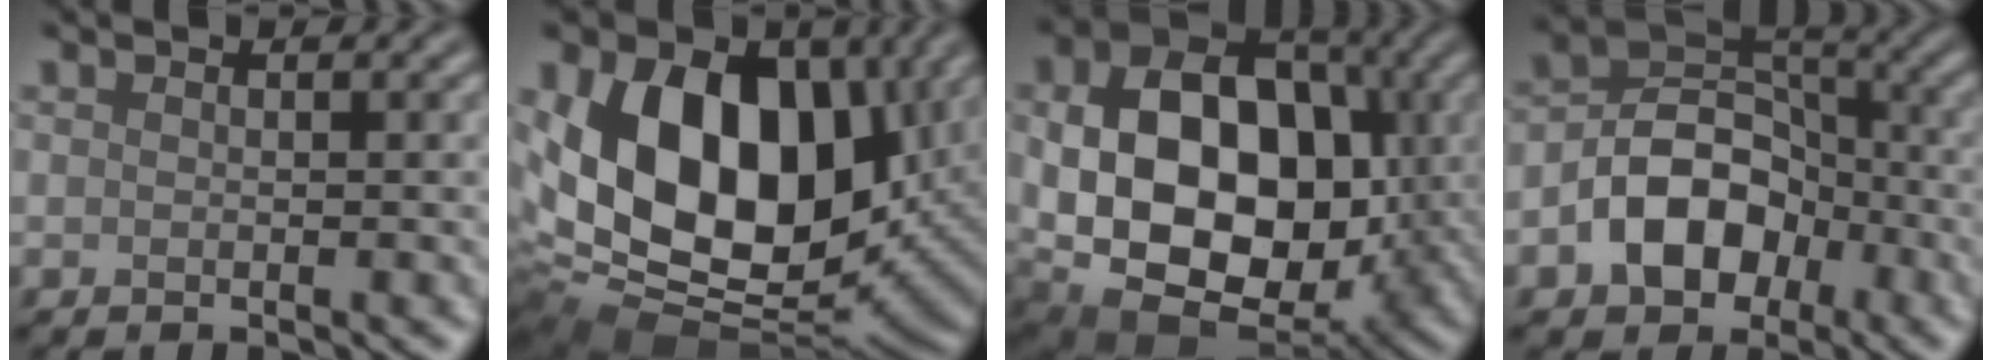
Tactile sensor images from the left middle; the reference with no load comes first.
{"total": 16.4, "force": [2.9, 11.3, 11.6], "torque": [-0.207, -0.006, 0.051]}
{"total": 15.4, "force": [-0.2, 10.6, 11.1], "torque": [-0.184, -0.016, 0.005]}
{"total": 7.5, "force": [-2.9, 5.4, 4.3], "torque": [-0.066, 0.004, -0.060]}